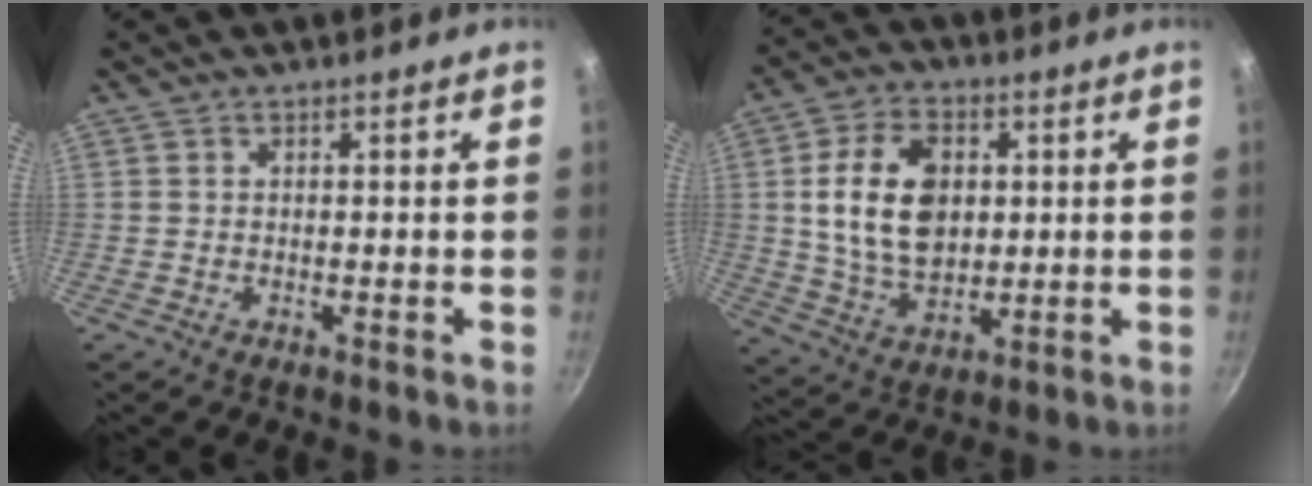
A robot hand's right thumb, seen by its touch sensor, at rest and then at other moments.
{"total": 14.9, "force": [2.3, 9.9, 10.9], "torque": [-0.171, -0.007, 0.045]}